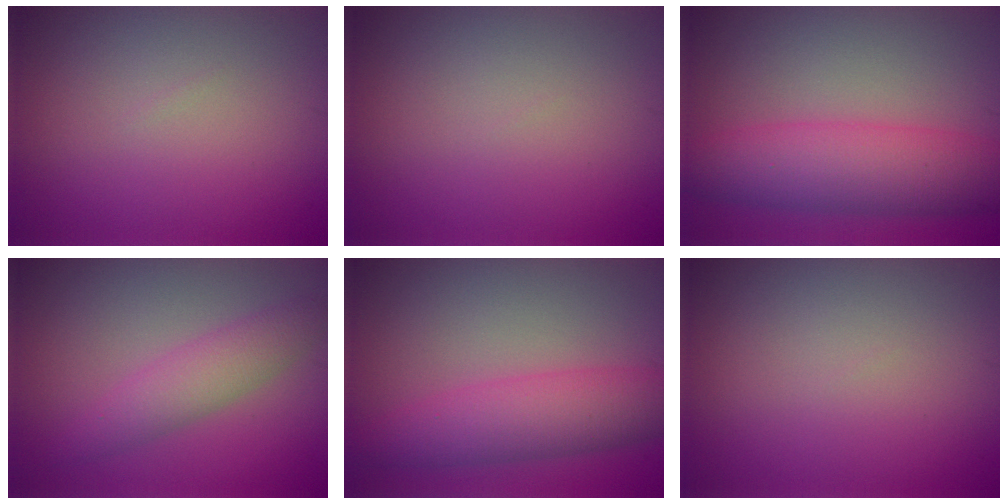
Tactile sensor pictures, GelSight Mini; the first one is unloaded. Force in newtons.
{"total": 0.0}
{"total": 7.2, "press": 7.2, "slide": 0.2}
{"total": 3.3, "press": 3.3, "slide": 0.1}
{"total": 5.4, "press": 5.4, "slide": 0.2}
{"total": 0.0}